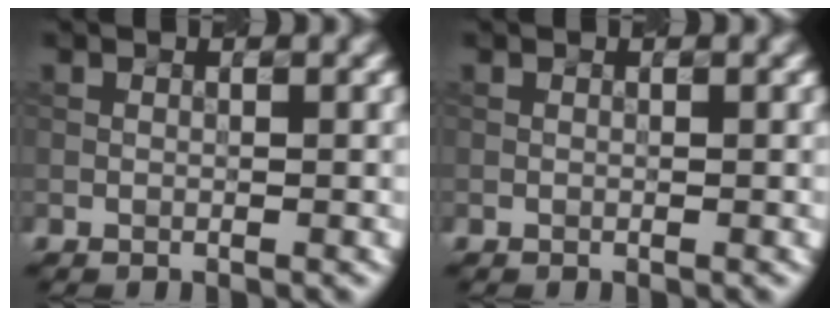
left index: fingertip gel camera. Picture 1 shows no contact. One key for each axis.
{"total": 0.0}